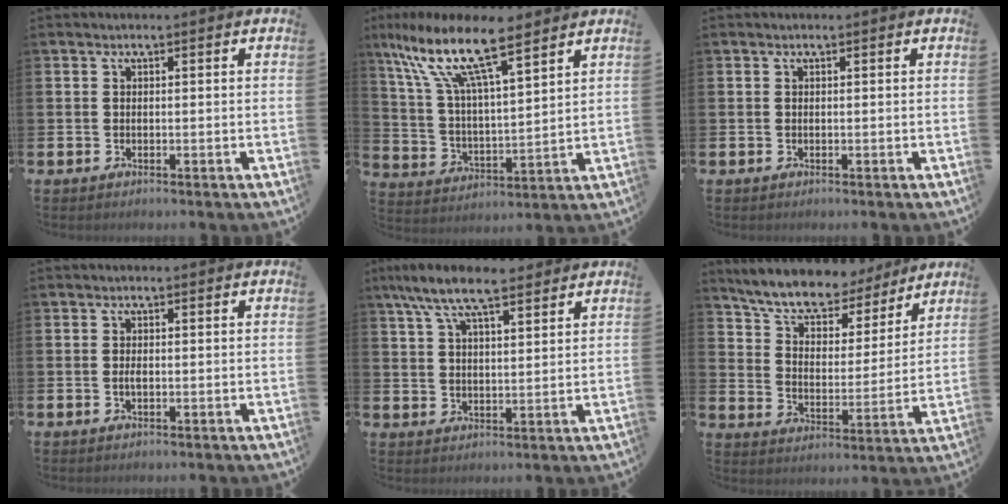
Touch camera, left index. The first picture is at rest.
{"total": 13.0, "force": [9.6, 3.6, 8.0], "torque": [-0.177, -0.043, 0.164]}
{"total": 0.0}
{"total": 1.1, "force": [-0.2, 0.4, 0.9], "torque": [-0.018, 0.002, -0.005]}
{"total": 8.3, "force": [7.2, 2.1, 3.7], "torque": [-0.091, -0.019, 0.131]}
{"total": 8.2, "force": [7.6, 2.4, 1.9], "torque": [-0.072, -0.055, 0.133]}